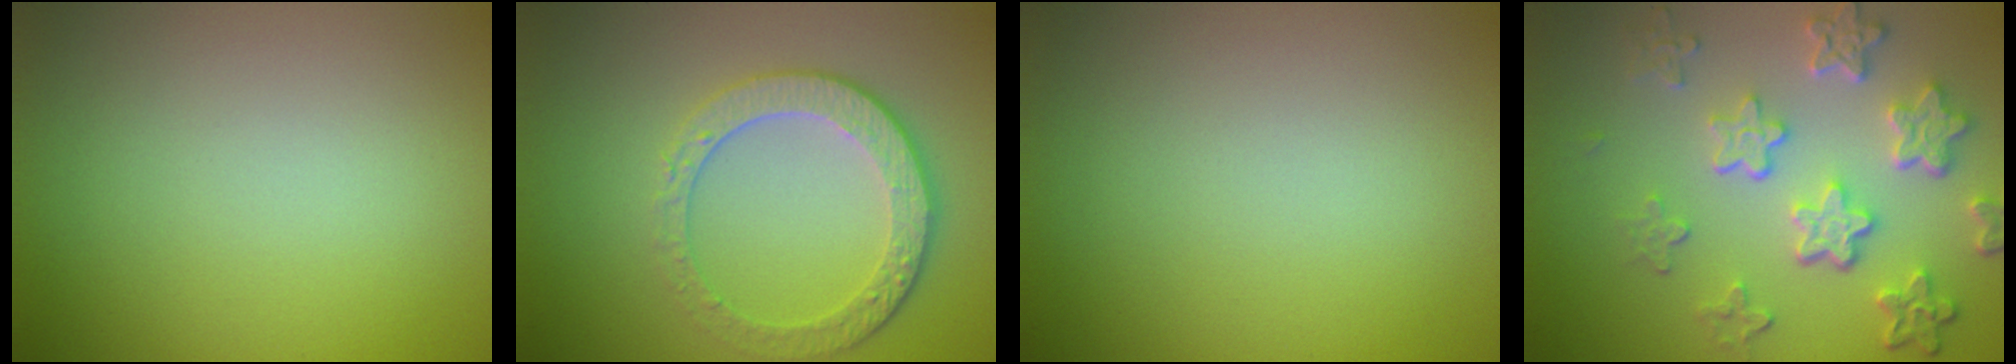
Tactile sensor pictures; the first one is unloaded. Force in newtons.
{"total": 4.7, "press": 3.3, "slide": 3.3}
{"total": 0.0}
{"total": 5.8, "press": 4.3, "slide": 3.8}